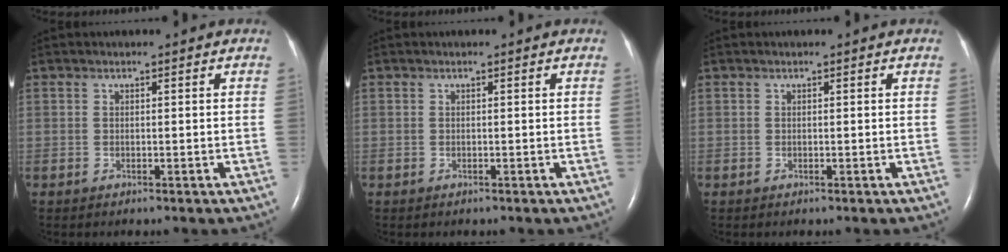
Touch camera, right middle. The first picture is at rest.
{"total": 0.0}
{"total": 0.0}